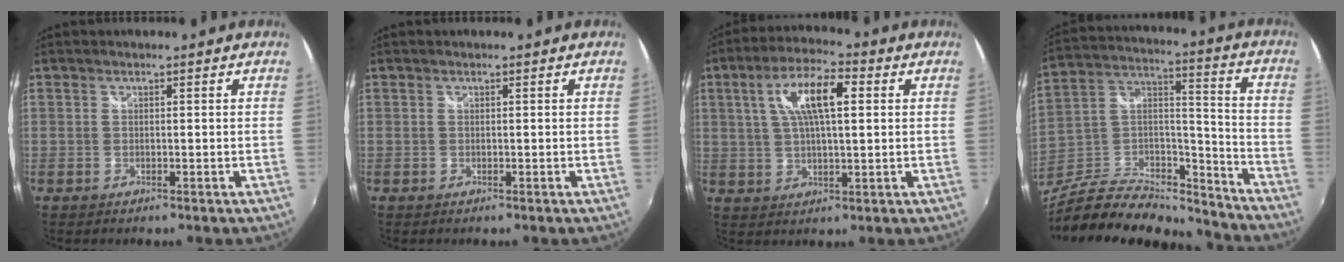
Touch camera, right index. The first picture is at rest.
{"total": 0.0}
{"total": 10.6, "force": [3.0, 3.4, 9.6], "torque": [-0.179, 0.019, 0.052]}
{"total": 23.4, "force": [-18.9, 8.6, 10.9], "torque": [-0.215, 0.026, -0.299]}